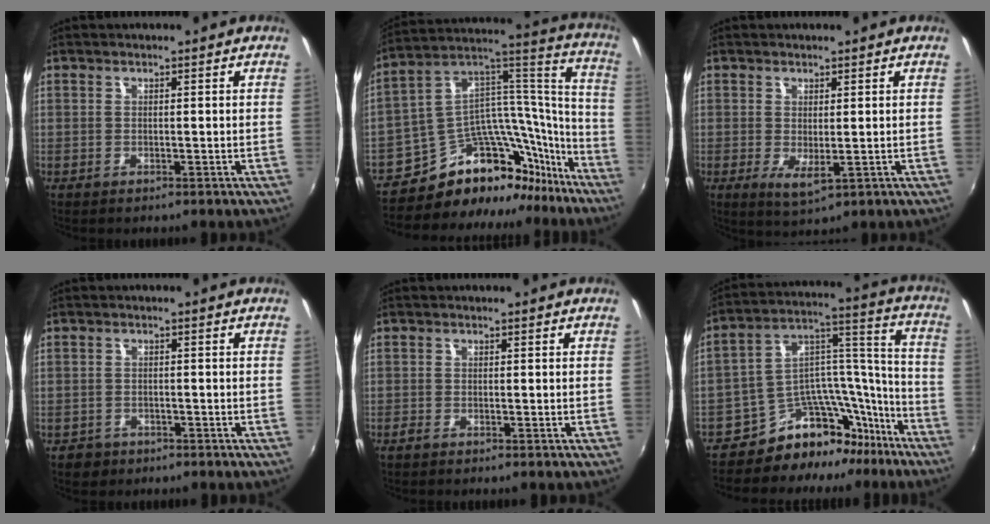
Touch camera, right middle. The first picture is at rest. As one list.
[{"total": 21.6, "force": [-17.5, 10.6, 6.9], "torque": [-0.099, 0.090, -0.269]}, {"total": 3.6, "force": [-0.2, 1.3, 3.3], "torque": [-0.057, -0.012, 0.002]}, {"total": 2.8, "force": [-1.8, 2.1, 0.7], "torque": [-0.024, 0.001, -0.026]}, {"total": 1.0, "force": [-0.9, 0.1, 0.5], "torque": [-0.011, -0.003, -0.019]}, {"total": 15.9, "force": [-13.2, 7.8, 4.1], "torque": [-0.062, 0.089, -0.199]}]